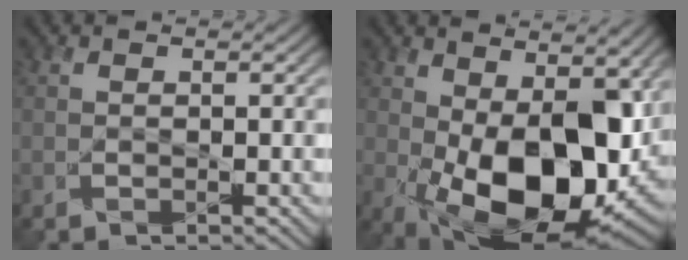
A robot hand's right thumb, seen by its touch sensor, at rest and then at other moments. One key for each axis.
{"total": 17.8, "fx": -1.2, "fy": 9.6, "fz": 14.9, "tx": -0.243, "ty": -0.037, "tz": -0.005}